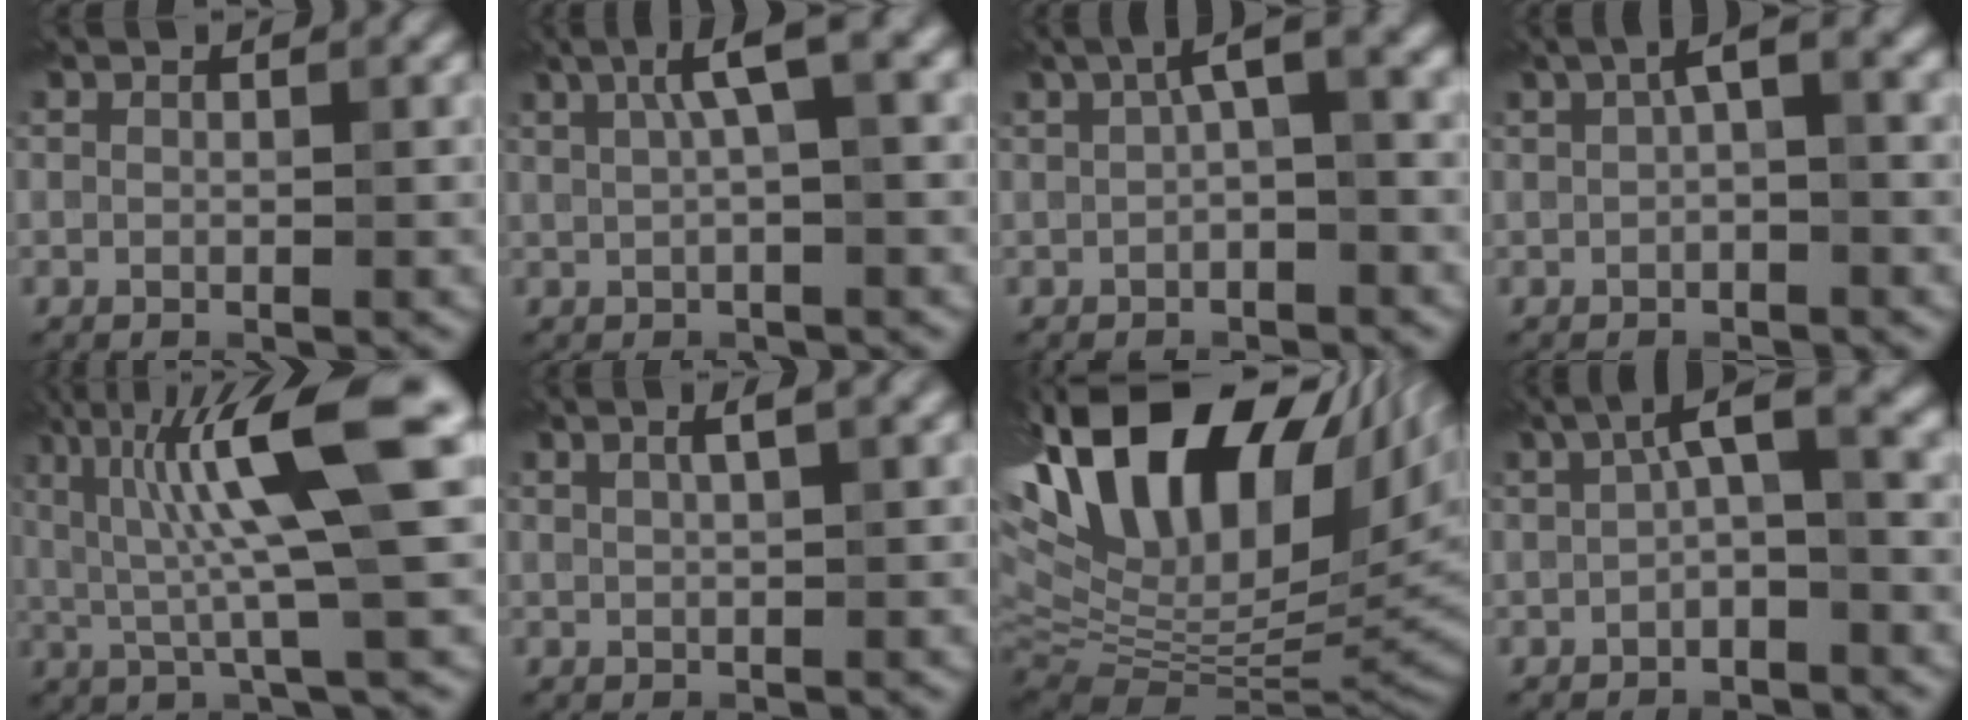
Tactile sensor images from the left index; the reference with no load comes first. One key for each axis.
{"total": 4.8, "fx": 1.8, "fy": 1.0, "fz": 4.3, "tx": -0.068, "ty": 0.017, "tz": 0.026}
{"total": 4.2, "fx": 1.3, "fy": 1.1, "fz": 3.9, "tx": -0.055, "ty": 0.018, "tz": 0.011}
{"total": 2.8, "fx": 0.9, "fy": 0.7, "fz": 2.6, "tx": -0.043, "ty": 0.015, "tz": 0.007}
{"total": 11.1, "fx": 2.9, "fy": 2.0, "fz": 10.5, "tx": -0.172, "ty": 0.008, "tz": 0.052}
{"total": 1.9, "fx": 1.1, "fy": 0.3, "fz": 1.5, "tx": -0.024, "ty": 0.006, "tz": 0.016}
{"total": 19.0, "fx": 7.4, "fy": 10.1, "fz": 14.4, "tx": -0.256, "ty": 0.022, "tz": 0.157}
{"total": 4.1, "fx": 0.7, "fy": 1.1, "fz": 3.9, "tx": -0.060, "ty": 0.018, "tz": 0.002}